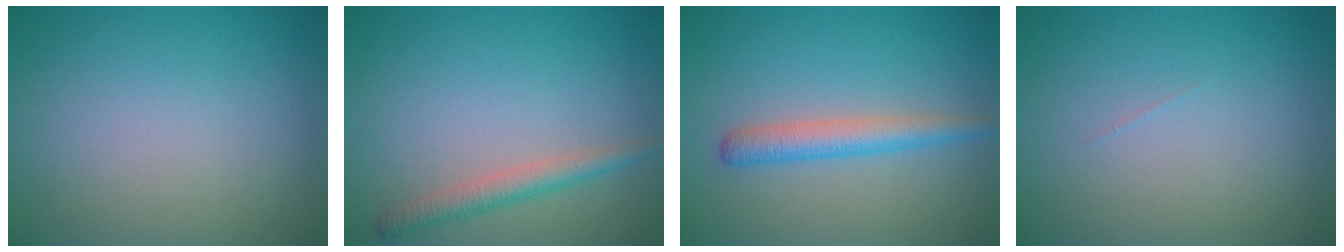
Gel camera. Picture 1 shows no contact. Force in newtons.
{"total": 2.3, "press": 2.3, "slide": 0.1}
{"total": 2.9, "press": 2.9, "slide": 0.1}
{"total": 0.0}